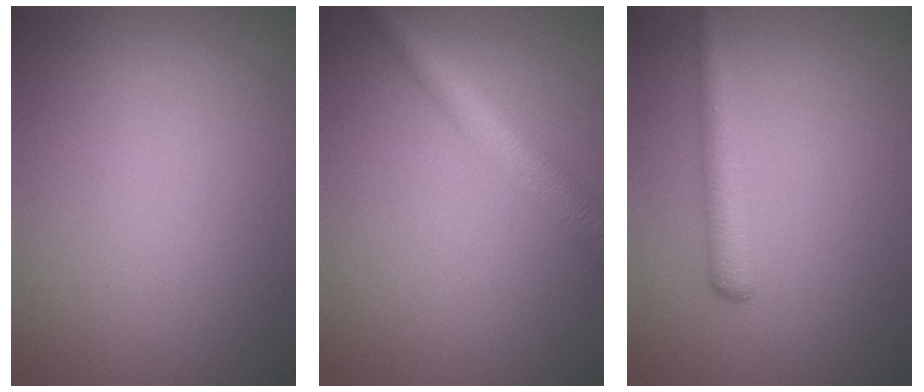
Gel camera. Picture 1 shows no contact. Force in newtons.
{"total": 4.6, "press": 4.6, "slide": 0.1}
{"total": 2.8, "press": 2.8, "slide": 0.1}